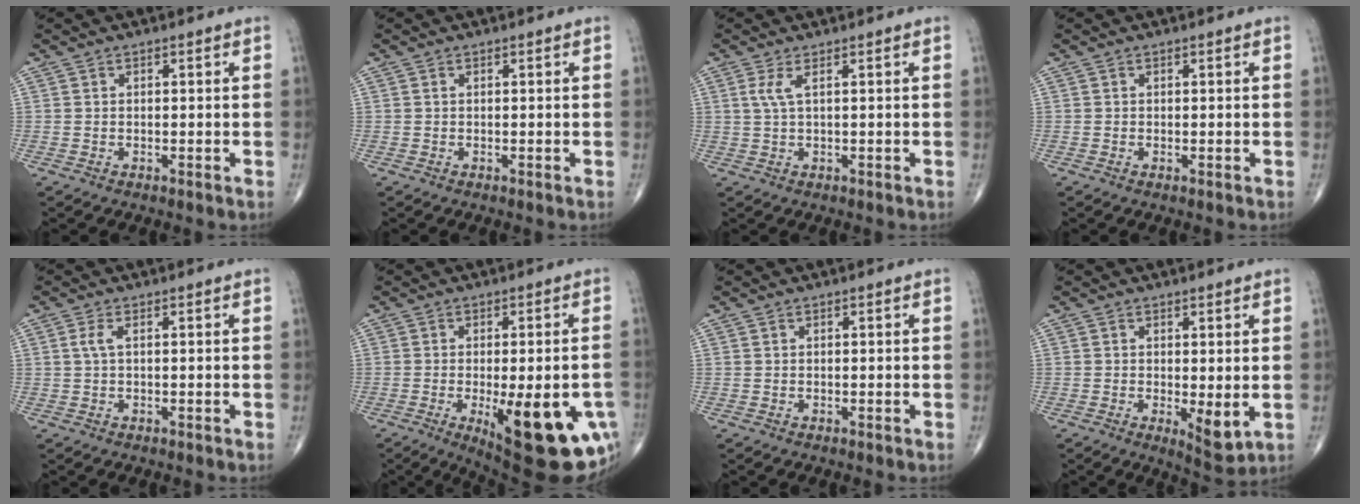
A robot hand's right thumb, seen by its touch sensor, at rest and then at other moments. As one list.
[{"total": 0.0}, {"total": 2.3, "force": [0.8, 0.4, 2.2], "torque": [-0.061, 0.004, 0.024]}, {"total": 0.0}, {"total": 1.9, "force": [0.5, 0.7, 1.7], "torque": [-0.047, 0.008, 0.013]}, {"total": 20.7, "force": [-6.6, 7.2, 18.2], "torque": [-0.185, -0.011, -0.067]}, {"total": 0.0}, {"total": 5.0, "force": [-0.4, 1.8, 4.7], "torque": [-0.067, -0.018, -0.002]}]